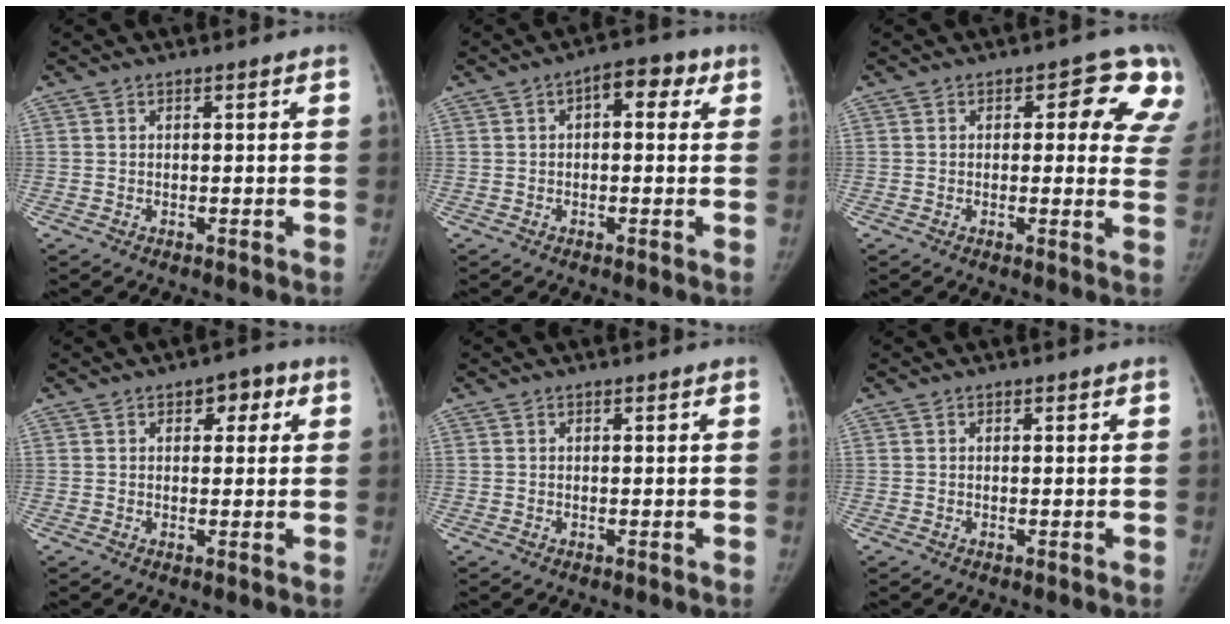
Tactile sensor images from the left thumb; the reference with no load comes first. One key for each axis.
{"total": 6.2, "fx": 1.9, "fy": 3.4, "fz": 4.9, "tx": -0.039, "ty": 0.016, "tz": 0.016}
{"total": 10.3, "fx": 4.6, "fy": 5.6, "fz": 7.4, "tx": -0.028, "ty": -0.017, "tz": 0.032}
{"total": 4.4, "fx": 1.8, "fy": 2.7, "fz": 3.0, "tx": -0.011, "ty": 0.000, "tz": 0.016}
{"total": 0.0}
{"total": 0.0}